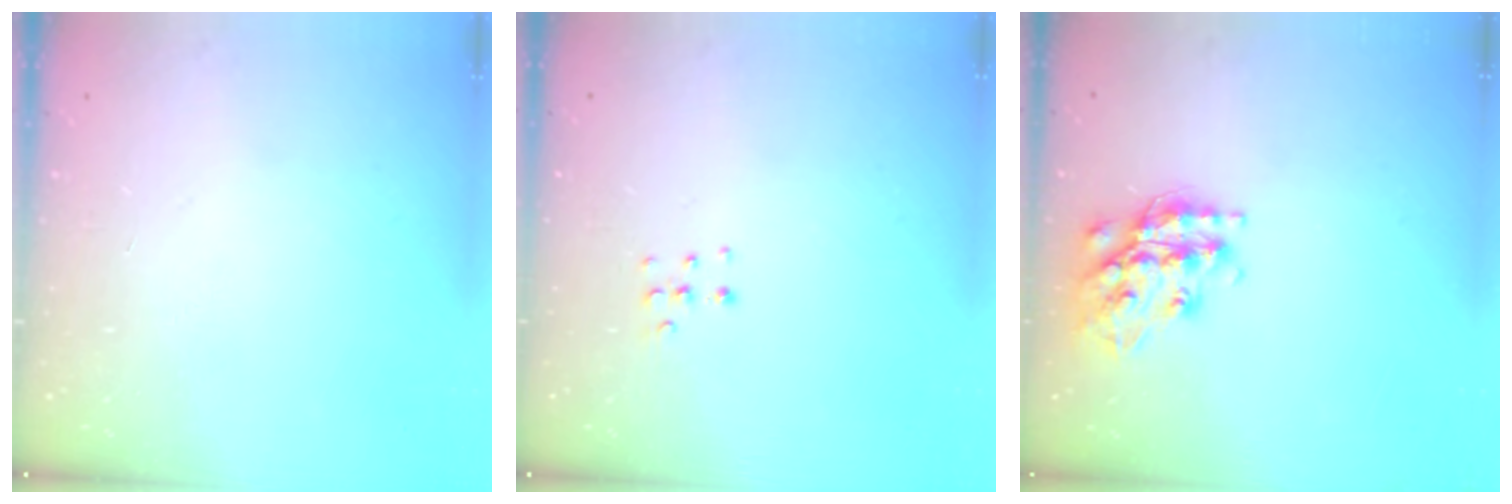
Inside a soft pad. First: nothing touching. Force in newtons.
{"total": 4.3, "press": 4.2, "slide": 1.1}
{"total": 16.9, "press": 16.9, "slide": 1.2}